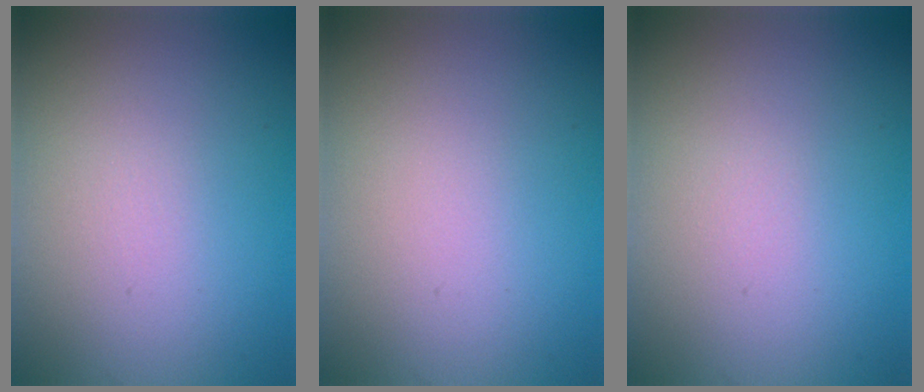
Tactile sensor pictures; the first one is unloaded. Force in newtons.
{"total": 0.0}
{"total": 0.0}